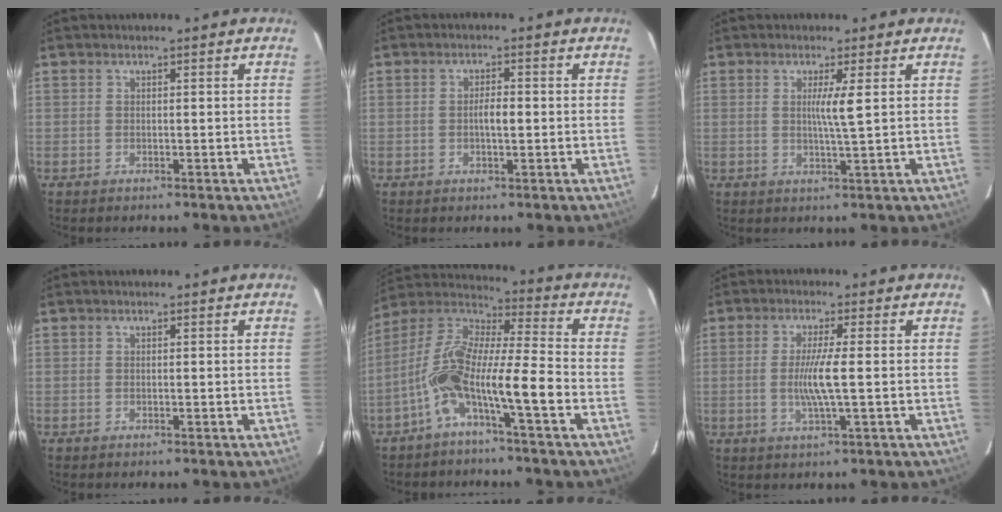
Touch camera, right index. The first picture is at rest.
{"total": 2.4, "force": [-0.2, 0.6, 2.3], "torque": [-0.044, 0.003, -0.004]}
{"total": 3.3, "force": [0.7, -0.8, 3.1], "torque": [-0.059, -0.007, 0.012]}
{"total": 0.0}
{"total": 12.7, "force": [-5.2, 1.0, 11.6], "torque": [-0.229, 0.022, -0.104]}
{"total": 5.3, "force": [-0.3, -0.4, 5.3], "torque": [-0.107, -0.012, -0.008]}